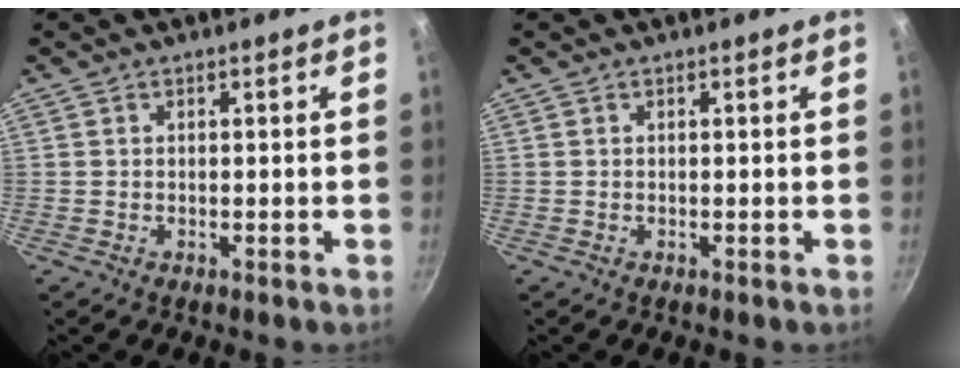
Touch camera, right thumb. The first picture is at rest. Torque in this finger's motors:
{"motor_torque": [-0.11, 0.01, 0.08, -0.03, 0.01]}